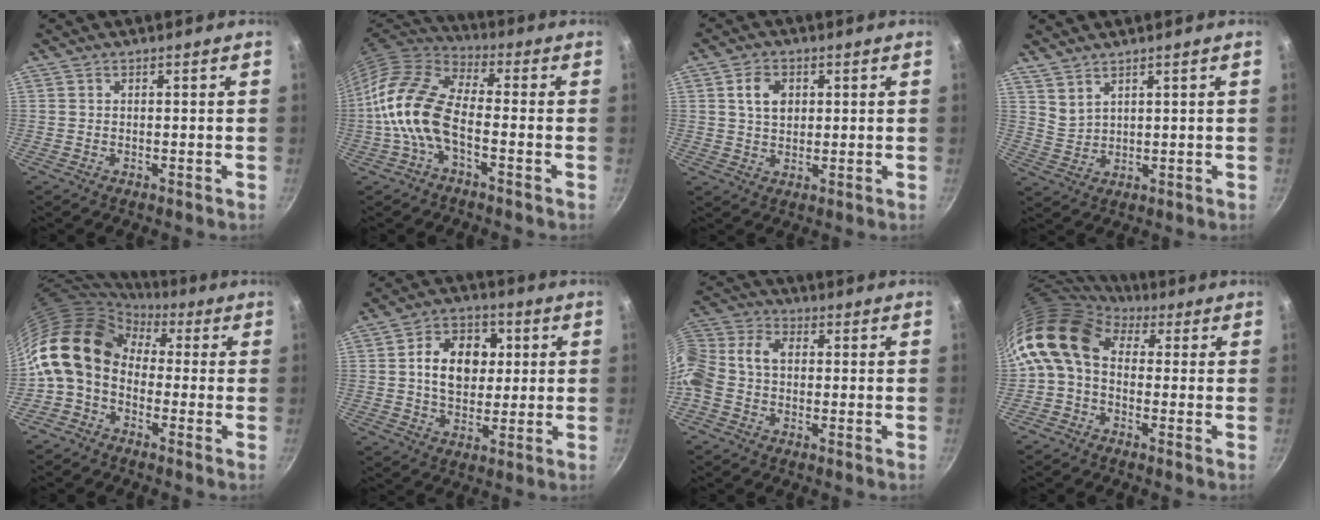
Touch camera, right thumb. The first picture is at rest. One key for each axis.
{"total": 12.9, "fx": -3.3, "fy": 6.4, "fz": 10.8, "tx": -0.209, "ty": 0.034, "tz": -0.082}
{"total": 5.2, "fx": 1.4, "fy": 3.8, "fz": 3.3, "tx": -0.042, "ty": -0.002, "tz": 0.026}
{"total": 3.3, "fx": 2.9, "fy": 1.0, "fz": 1.3, "tx": -0.023, "ty": -0.023, "tz": 0.064}
{"total": 13.3, "fx": 0.5, "fy": 9.8, "fz": 9.0, "tx": -0.143, "ty": 0.031, "tz": -0.017}
{"total": 12.1, "fx": 1.8, "fy": 9.0, "fz": 7.9, "tx": -0.088, "ty": 0.008, "tz": 0.023}
{"total": 11.9, "fx": -0.7, "fy": 8.8, "fz": 8.1, "tx": -0.165, "ty": 0.044, "tz": -0.036}
{"total": 11.3, "fx": 1.7, "fy": 8.0, "fz": 7.8, "tx": -0.138, "ty": 0.022, "tz": 0.008}